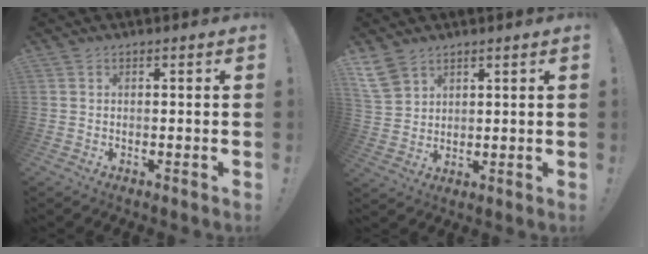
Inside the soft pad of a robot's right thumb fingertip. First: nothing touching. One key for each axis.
{"total": 7.3, "fx": 5.1, "fy": 4.5, "fz": 2.8, "tx": -0.055, "ty": -0.022, "tz": 0.105}